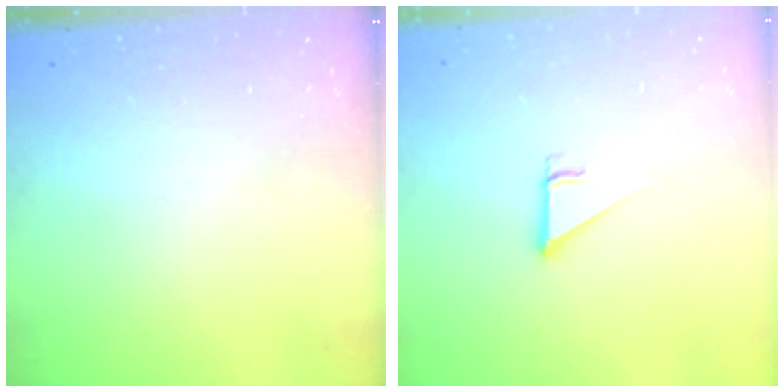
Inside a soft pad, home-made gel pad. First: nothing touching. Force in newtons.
{"total": 2.5, "press": 2.5, "slide": 0.1}